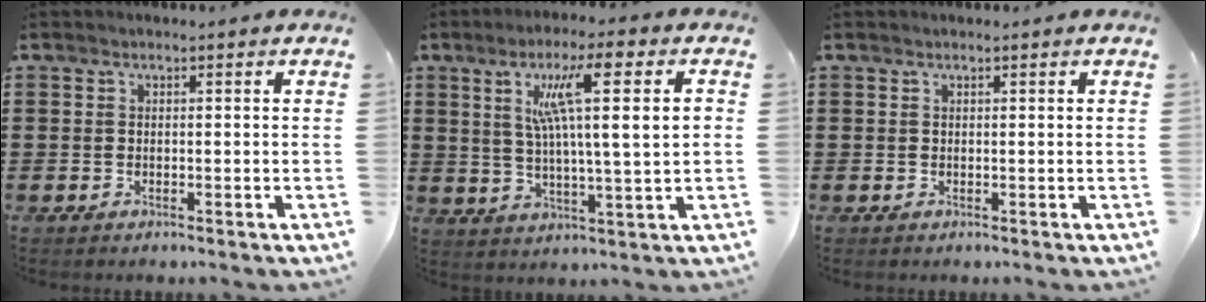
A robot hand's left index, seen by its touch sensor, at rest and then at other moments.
{"total": 10.9, "force": [3.9, 1.1, 10.1], "torque": [-0.193, 0.010, 0.059]}
{"total": 0.0}